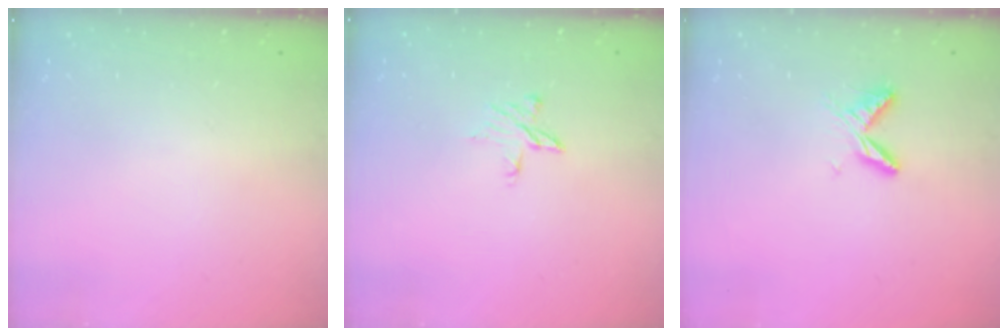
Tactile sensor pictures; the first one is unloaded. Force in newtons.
{"total": 5.8, "press": 5.8, "slide": 0.5}
{"total": 6.3, "press": 6.2, "slide": 0.7}